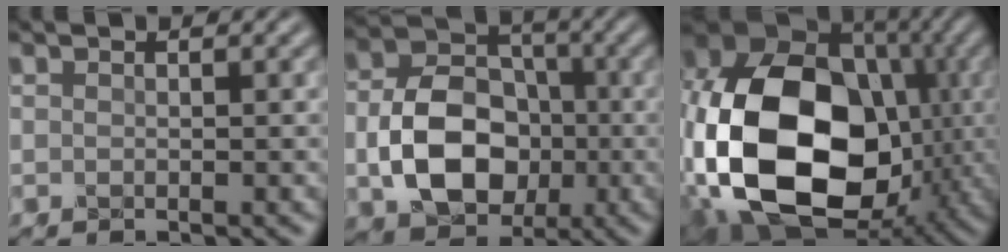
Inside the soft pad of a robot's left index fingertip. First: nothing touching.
{"total": 9.0, "force": [-2.3, 6.5, 5.9], "torque": [-0.101, 0.000, -0.042]}
{"total": 20.1, "force": [-3.7, 14.3, 13.5], "torque": [-0.293, -0.039, -0.049]}